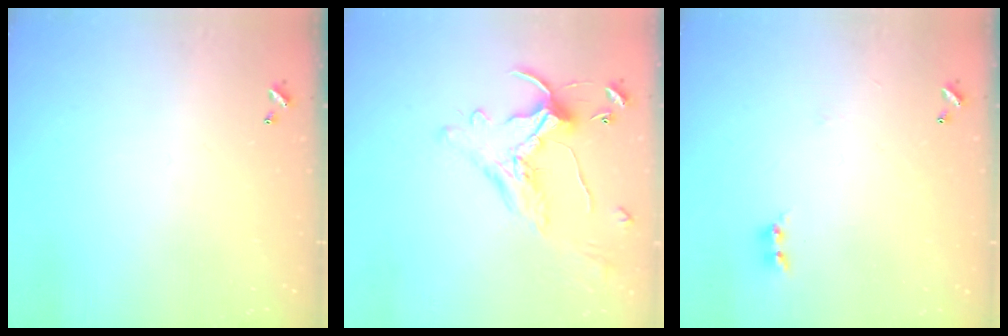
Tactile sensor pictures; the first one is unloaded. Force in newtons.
{"total": 2.9, "press": 2.6, "slide": 1.3}
{"total": 1.2, "press": 1.1, "slide": 0.5}